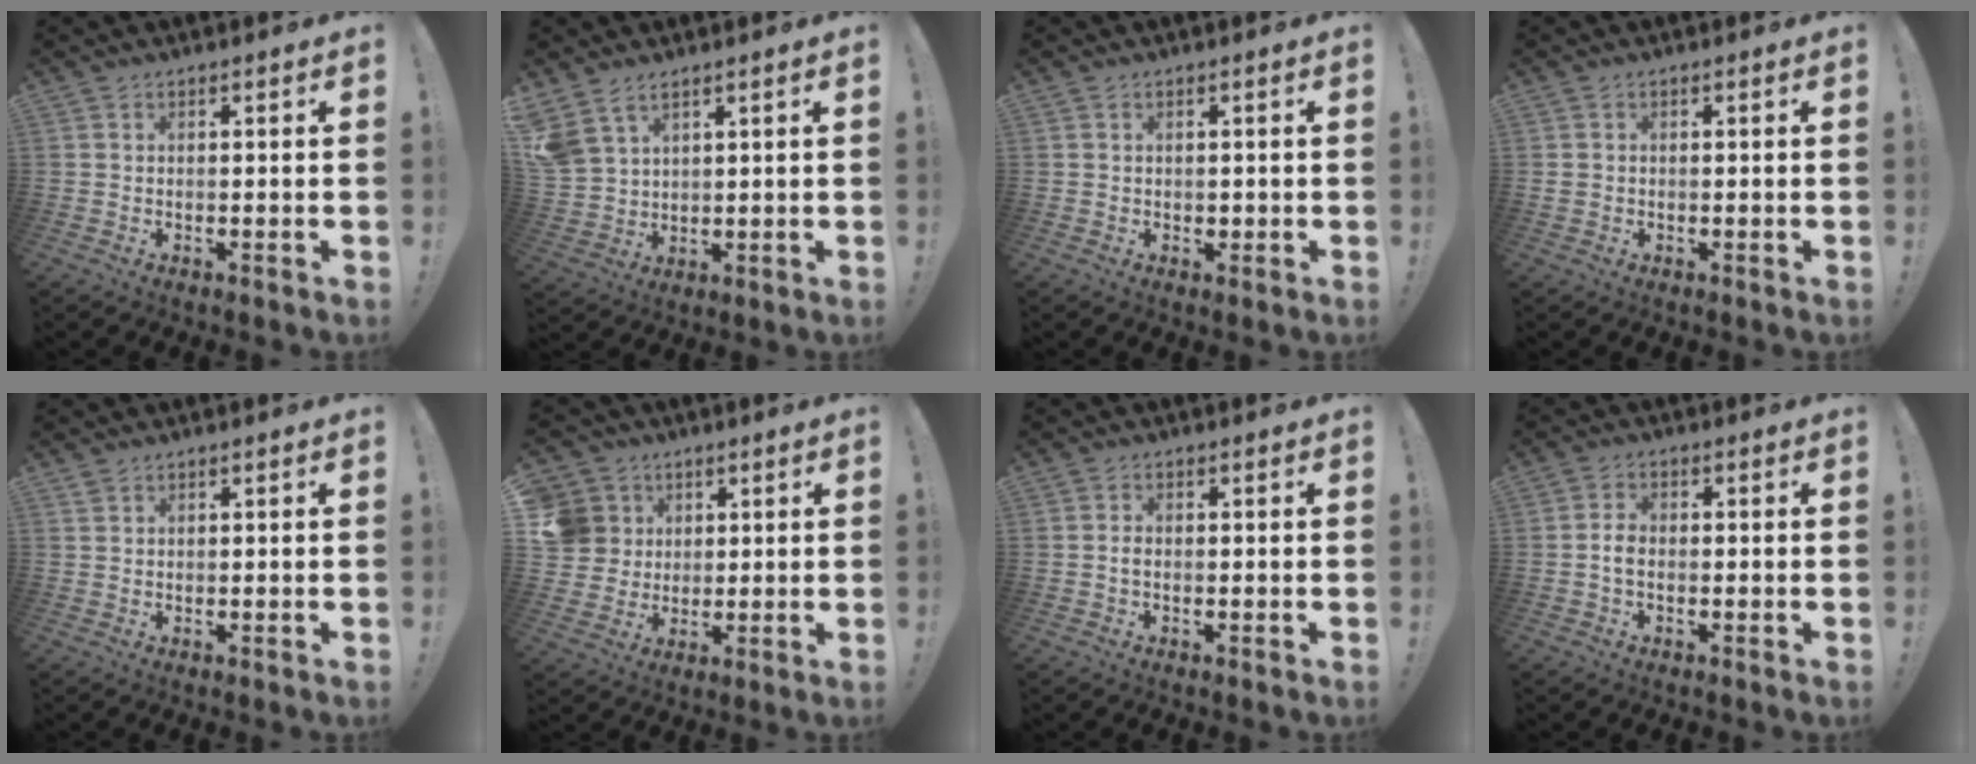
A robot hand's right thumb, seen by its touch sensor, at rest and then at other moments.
{"total": 7.2, "force": [5.0, 4.1, 3.2], "torque": [-0.069, -0.021, 0.101]}
{"total": 0.8, "force": [0.1, 0.8, 0.2], "torque": [0.000, 0.001, 0.000]}
{"total": 0.8, "force": [0.0, 0.8, 0.3], "torque": [-0.012, 0.007, 0.000]}
{"total": 1.1, "force": [0.9, 0.5, 0.4], "torque": [-0.003, -0.003, 0.017]}
{"total": 10.8, "force": [2.9, 9.9, 3.1], "torque": [-0.056, -0.006, 0.064]}
{"total": 1.2, "force": [-0.4, 0.6, 1.0], "torque": [-0.026, 0.006, -0.006]}
{"total": 3.1, "force": [-0.8, 1.8, 2.4], "torque": [-0.039, 0.008, -0.013]}